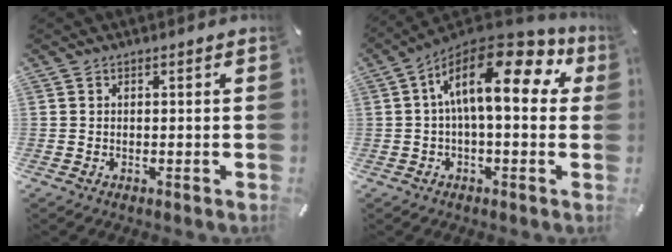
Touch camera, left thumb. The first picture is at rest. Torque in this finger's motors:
{"motor_torque": [0.54, 1.51, 1.71, -1.06, 0.48]}